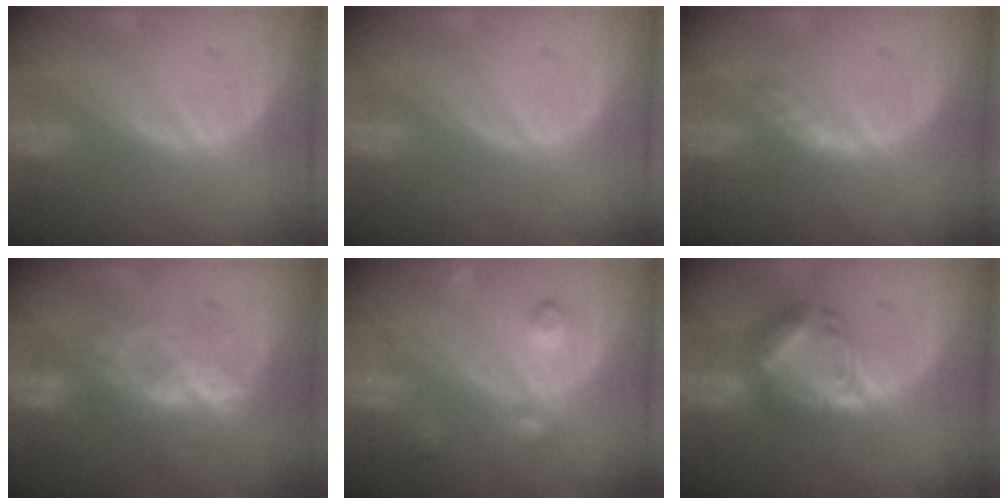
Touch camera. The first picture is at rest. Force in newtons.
{"total": 0.0}
{"total": 2.8, "press": 2.5, "slide": 1.2}
{"total": 7.1, "press": 6.2, "slide": 3.6}
{"total": 4.5, "press": 4.5, "slide": 0.1}
{"total": 8.0, "press": 6.9, "slide": 4.0}